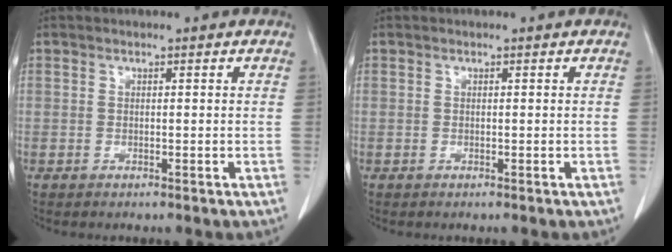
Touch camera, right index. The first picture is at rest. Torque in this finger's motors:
{"motor_torque": [0.00, 0.00, 0.00, 0.00]}